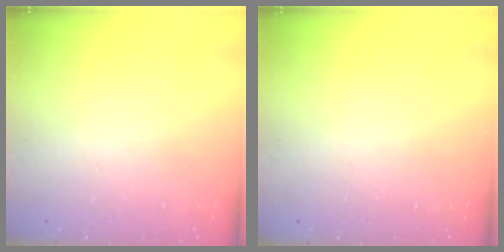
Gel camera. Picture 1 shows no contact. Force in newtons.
{"total": 0.0}